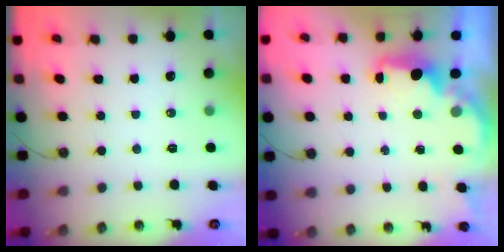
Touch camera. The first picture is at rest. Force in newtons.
{"total": 2.3, "press": 2.1, "slide": 0.7}